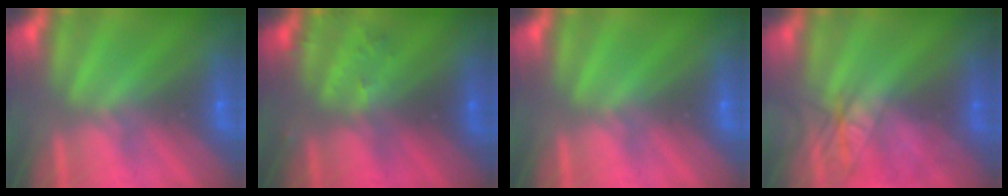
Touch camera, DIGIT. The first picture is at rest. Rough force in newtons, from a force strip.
{"total": 2.8}
{"total": 0.0}
{"total": 2.5}